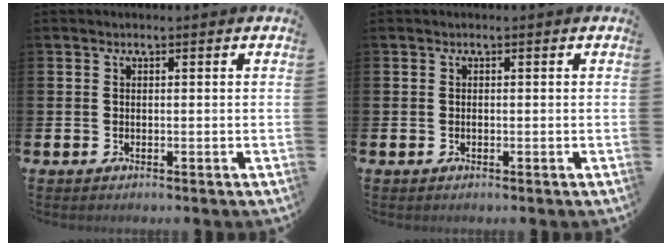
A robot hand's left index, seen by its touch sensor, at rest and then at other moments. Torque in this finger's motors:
{"motor_torque": [0.05, 0.02, 0.00, 0.00]}